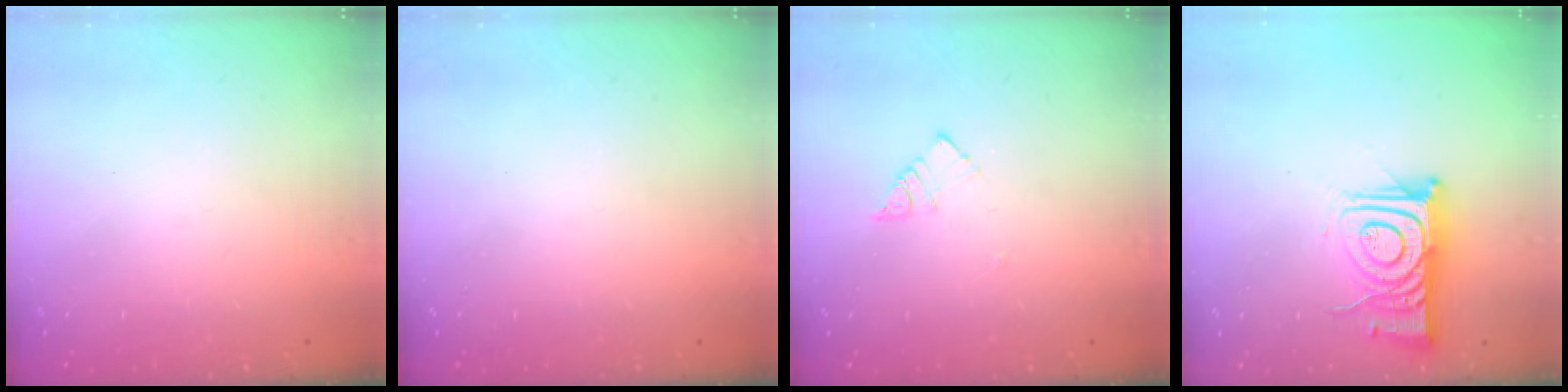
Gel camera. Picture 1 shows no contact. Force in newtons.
{"total": 0.0}
{"total": 4.6, "press": 4.6, "slide": 0.2}
{"total": 12.7, "press": 12.7, "slide": 0.6}